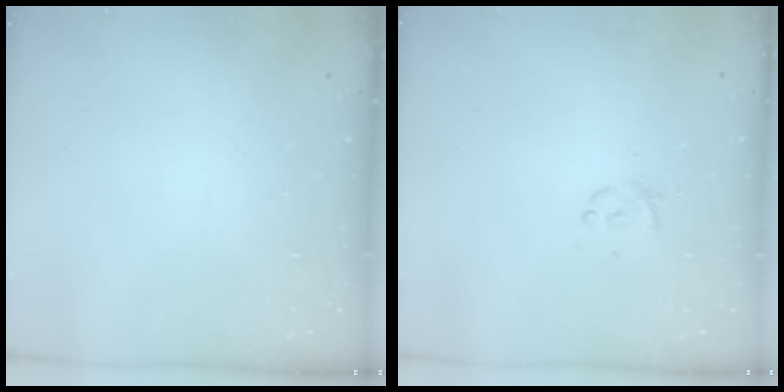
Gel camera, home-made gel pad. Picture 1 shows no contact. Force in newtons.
{"total": 0.9, "press": 0.9, "slide": 0.2}